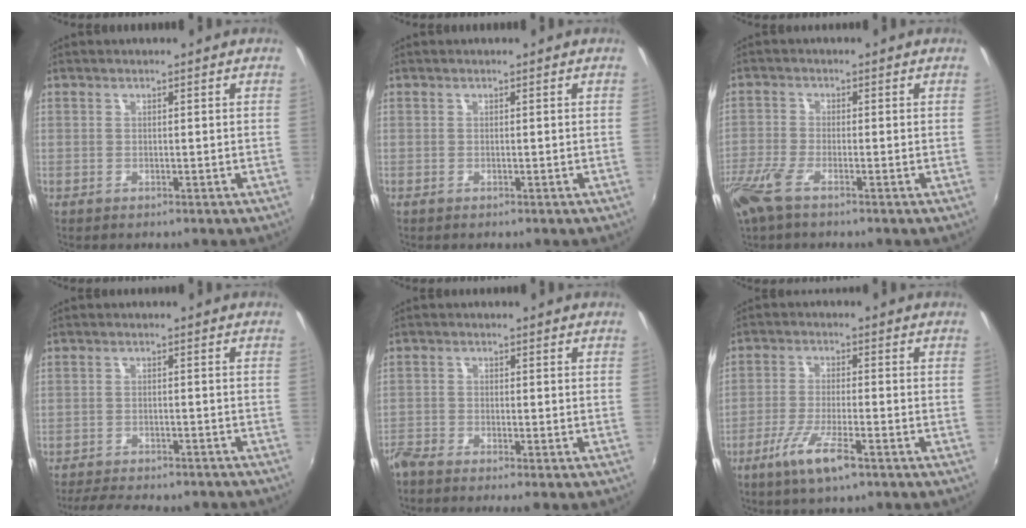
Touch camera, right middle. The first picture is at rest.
{"total": 0.0}
{"total": 7.6, "force": [-5.1, 2.0, 5.3], "torque": [-0.133, -0.026, -0.104]}
{"total": 11.5, "force": [-10.1, 2.7, 4.8], "torque": [-0.109, -0.017, -0.139]}
{"total": 4.1, "force": [-3.8, 0.3, 1.7], "torque": [-0.053, -0.016, -0.077]}
{"total": 8.1, "force": [-4.7, 1.2, 6.5], "torque": [-0.139, -0.014, -0.087]}